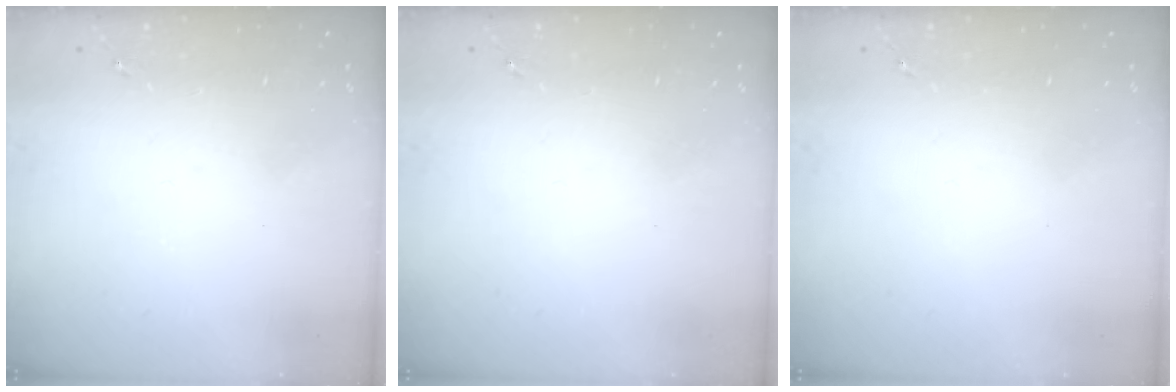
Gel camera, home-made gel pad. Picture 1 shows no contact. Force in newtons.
{"total": 0.0}
{"total": 0.0}